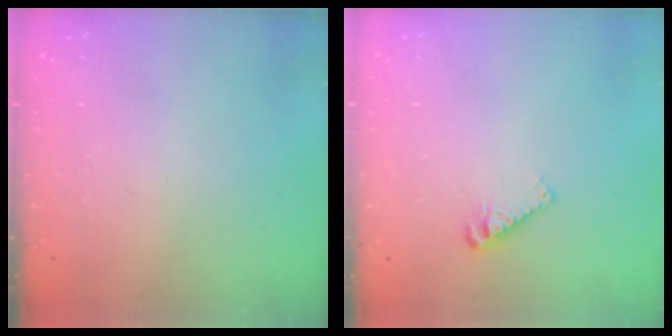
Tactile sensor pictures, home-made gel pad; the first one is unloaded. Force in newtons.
{"total": 4.7, "press": 4.7, "slide": 0.6}